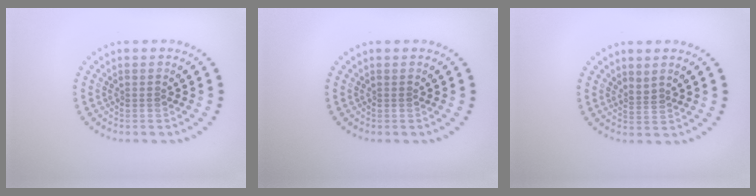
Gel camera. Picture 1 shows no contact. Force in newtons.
{"total": 0.0}
{"total": 1.1, "press": 0.6, "slide": 0.9}